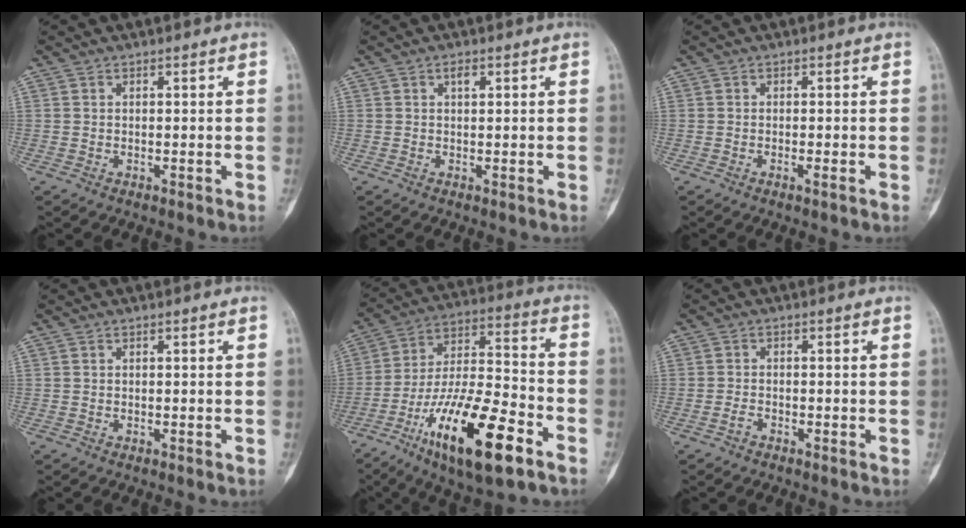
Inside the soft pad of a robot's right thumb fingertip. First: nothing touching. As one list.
[{"total": 1.2, "force": [0.7, 0.6, 0.8], "torque": [-0.011, 0.000, 0.009]}, {"total": 1.0, "force": [-0.5, 0.1, 0.9], "torque": [-0.016, 0.000, -0.008]}, {"total": 0.0}, {"total": 22.1, "force": [-11.4, 6.6, 17.8], "torque": [-0.337, 0.054, -0.196]}, {"total": 1.0, "force": [-0.8, 0.5, 0.4], "torque": [-0.011, 0.003, -0.018]}]